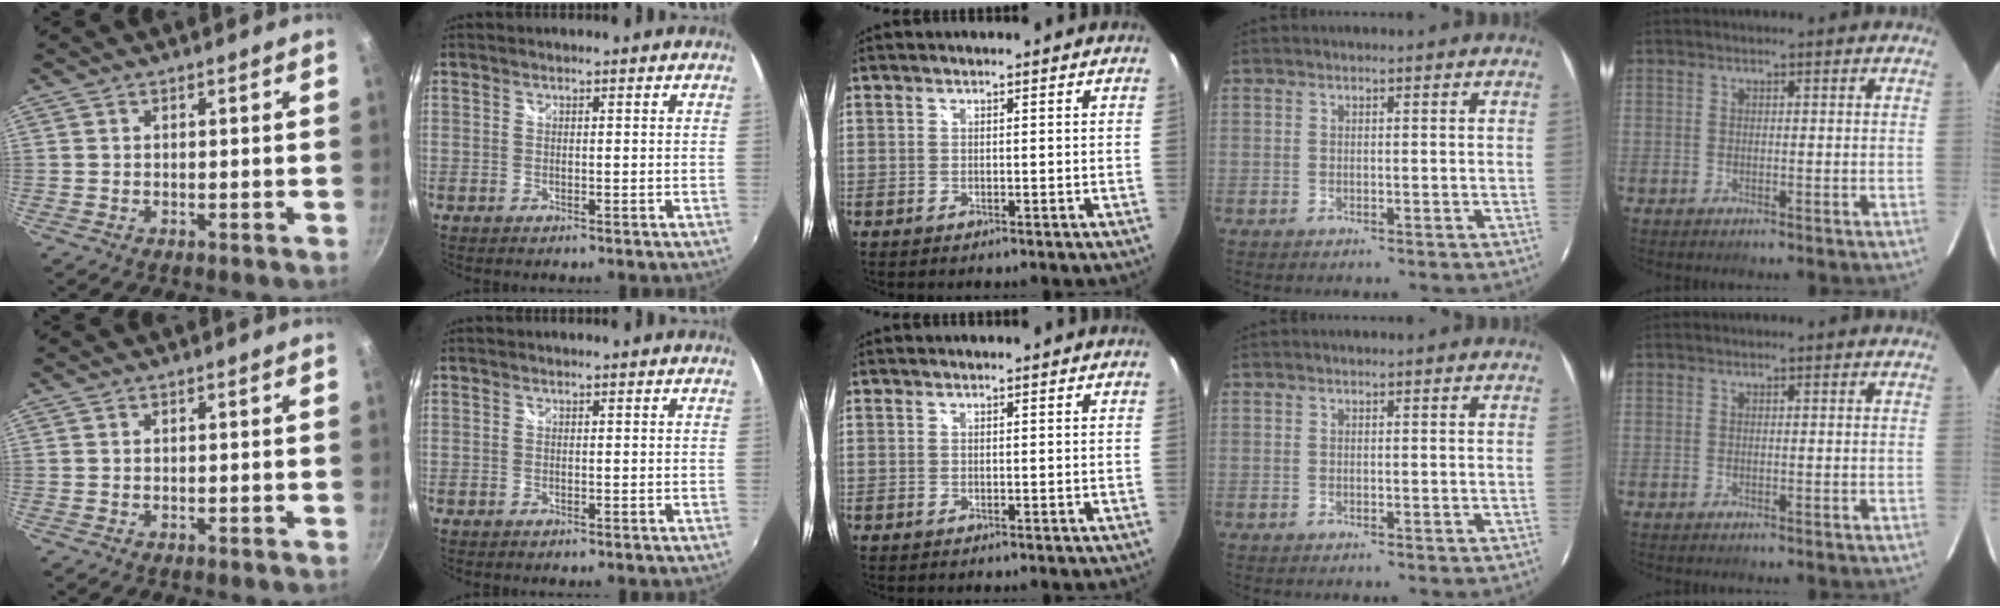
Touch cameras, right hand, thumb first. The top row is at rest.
{}